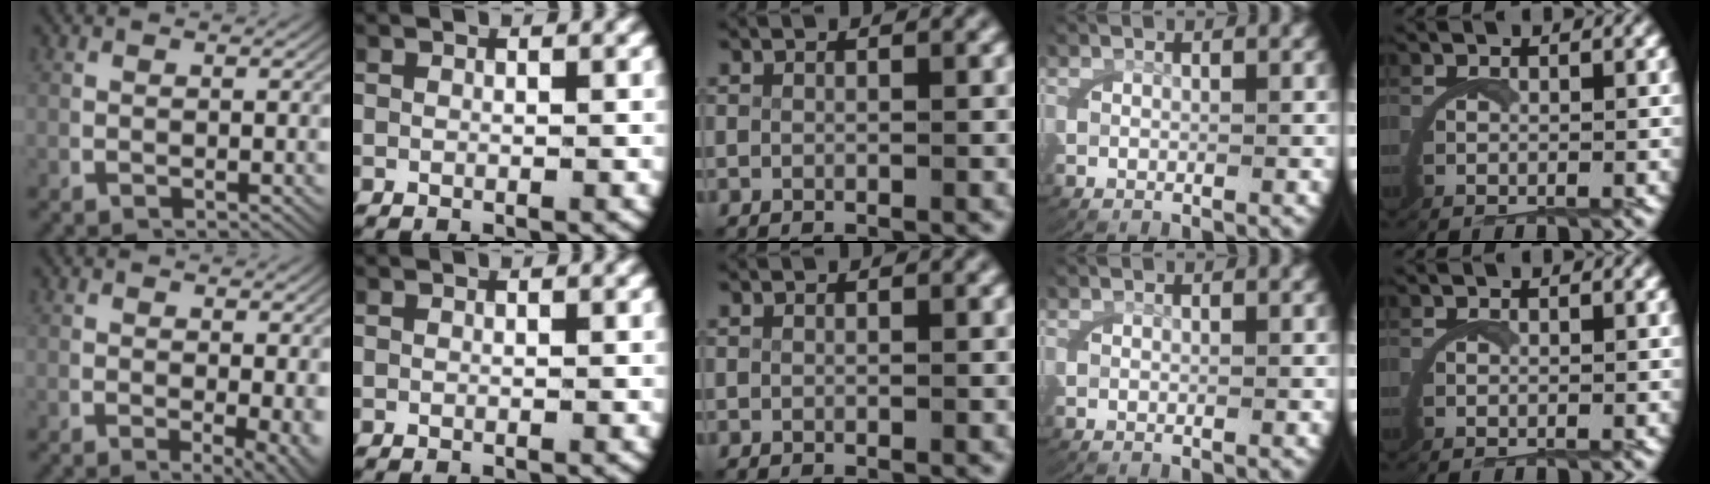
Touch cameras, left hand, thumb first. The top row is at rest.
{"thumb": {"total": 3.3, "force": [-0.3, 1.3, 3.0], "torque": [-0.040, -0.021, 0.004]}}